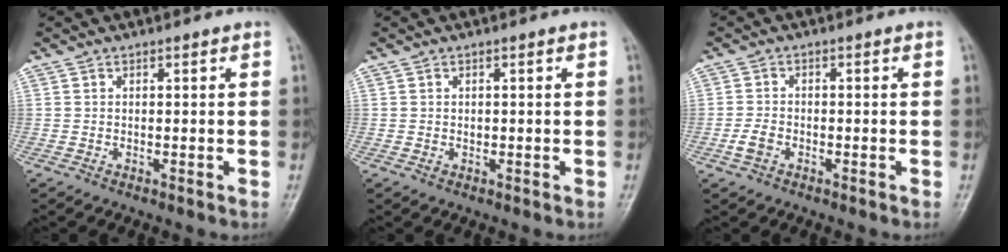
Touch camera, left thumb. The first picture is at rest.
{"total": 0.7, "force": [-0.1, 0.7, 0.3], "torque": [-0.006, 0.002, -0.001]}
{"total": 2.8, "force": [-1.4, 1.9, 1.5], "torque": [-0.034, 0.007, -0.029]}